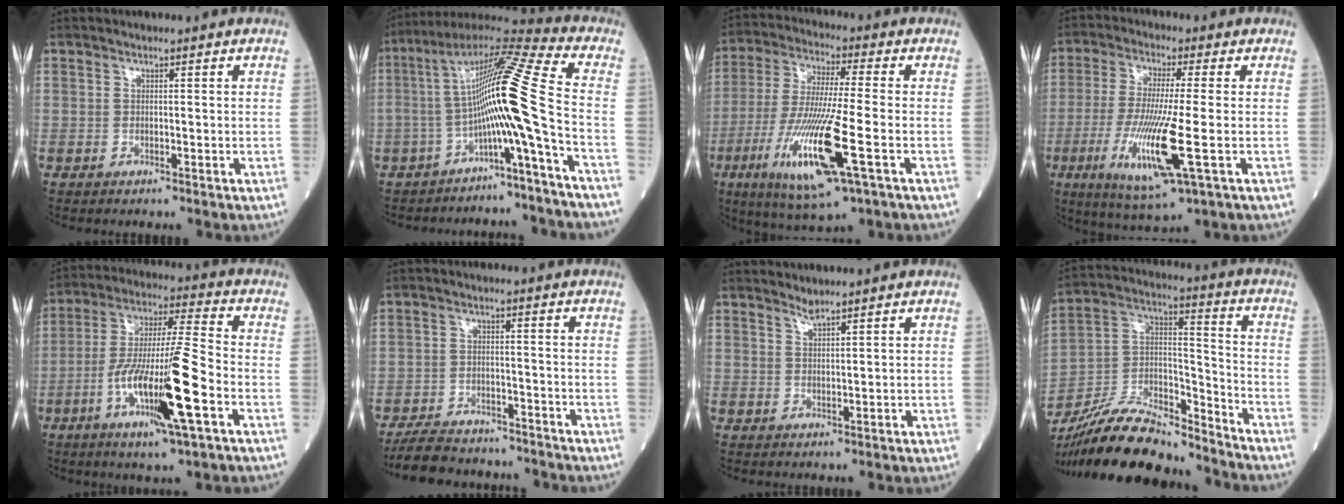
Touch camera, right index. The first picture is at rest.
{"total": 14.0, "force": [-3.6, -2.1, 13.4], "torque": [-0.233, 0.033, -0.074]}
{"total": 16.2, "force": [-5.6, 1.2, 15.2], "torque": [-0.314, -0.030, -0.101]}
{"total": 13.3, "force": [-3.6, 0.5, 12.7], "torque": [-0.261, -0.031, -0.067]}
{"total": 16.0, "force": [-5.7, 0.7, 14.9], "torque": [-0.285, -0.012, -0.103]}
{"total": 10.3, "force": [-9.4, 3.3, 2.7], "torque": [-0.044, 0.006, -0.143]}
{"total": 1.5, "force": [1.4, -0.3, 0.4], "torque": [-0.007, -0.004, 0.029]}
{"total": 21.2, "force": [-19.2, 4.2, 7.9], "torque": [-0.177, 0.007, -0.335]}